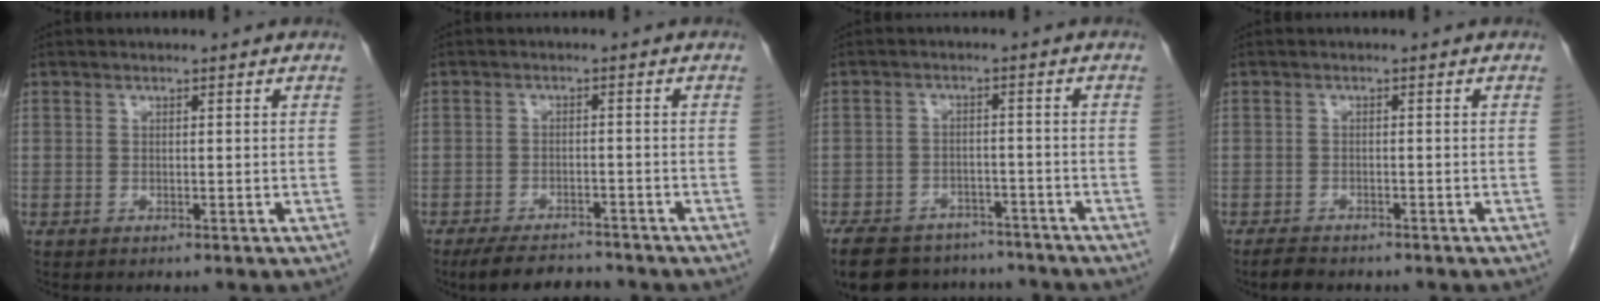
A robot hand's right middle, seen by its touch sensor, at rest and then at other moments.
{"total": 6.3, "force": [-5.7, 1.7, 2.1], "torque": [-0.034, -0.012, -0.092]}
{"total": 15.1, "force": [-12.3, 7.0, 5.2], "torque": [-0.111, 0.001, -0.165]}
{"total": 2.7, "force": [-2.3, 0.9, 1.1], "torque": [-0.022, -0.005, -0.035]}